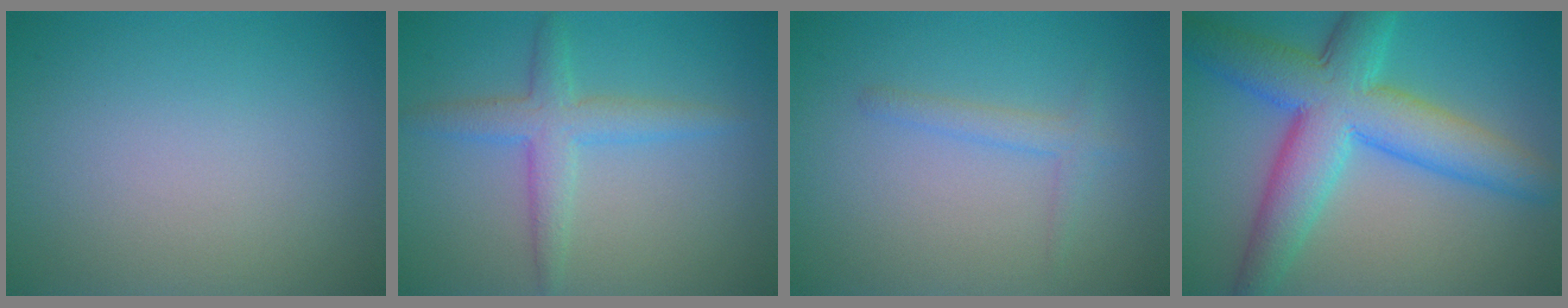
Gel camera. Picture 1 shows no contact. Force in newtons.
{"total": 3.3, "press": 3.3, "slide": 0.1}
{"total": 1.6, "press": 1.6, "slide": 0.1}
{"total": 9.3, "press": 9.3, "slide": 0.4}